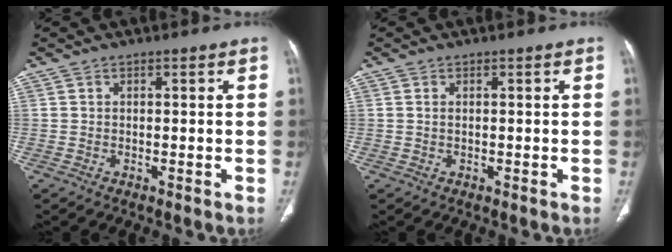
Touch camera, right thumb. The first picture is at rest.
{"total": 0.5, "force": [0.2, 0.2, 0.4], "torque": [-0.013, 0.005, 0.005]}